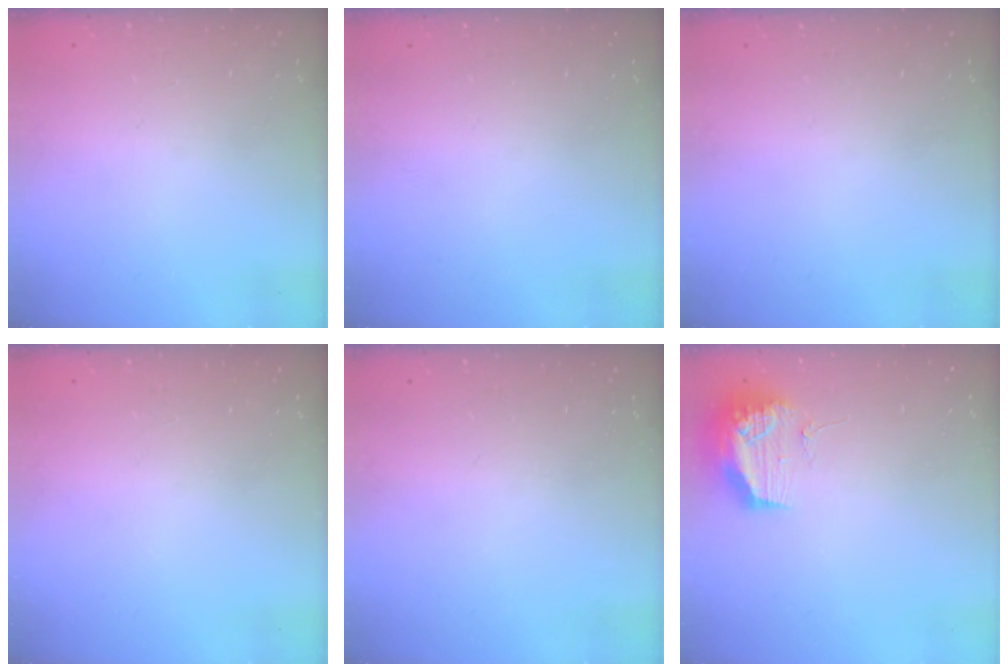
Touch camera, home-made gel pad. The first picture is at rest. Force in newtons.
{"total": 0.0}
{"total": 0.0}
{"total": 0.0}
{"total": 0.0}
{"total": 11.1, "press": 11.1, "slide": 0.8}